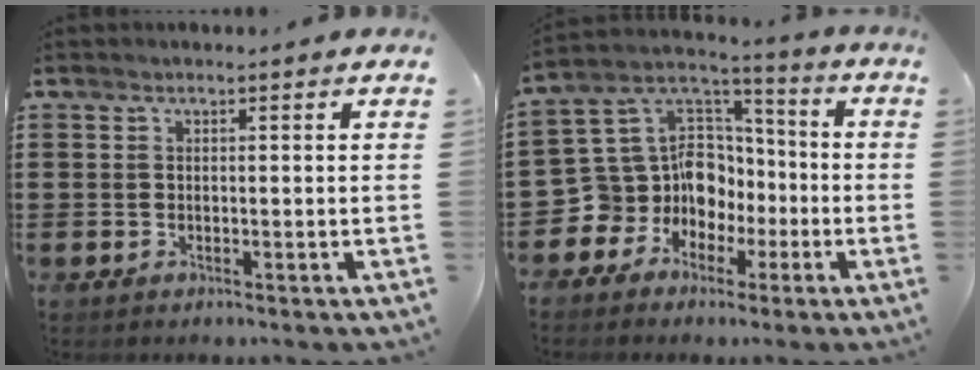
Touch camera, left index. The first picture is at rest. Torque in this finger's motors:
{"motor_torque": [1.12, 0.86, 0.33, 0.04]}